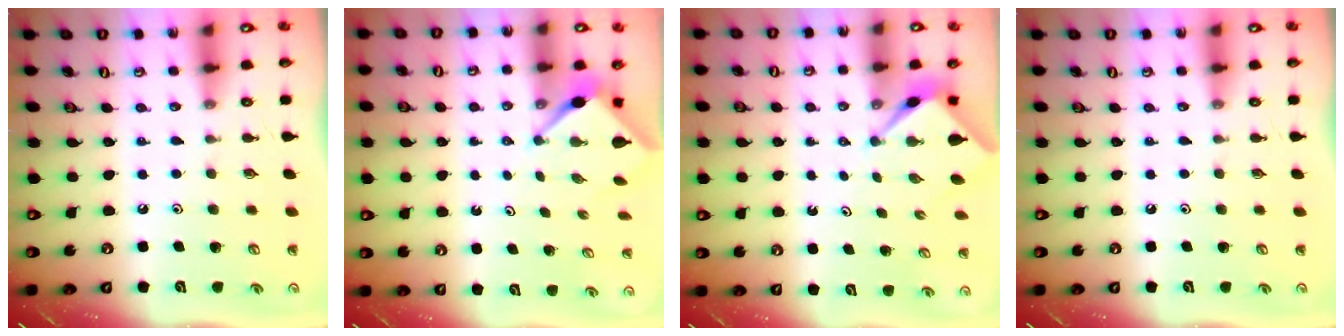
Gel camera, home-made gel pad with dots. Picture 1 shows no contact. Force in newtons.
{"total": 3.0, "press": 3.0, "slide": 0.3}
{"total": 2.5, "press": 2.4, "slide": 0.3}
{"total": 0.0}